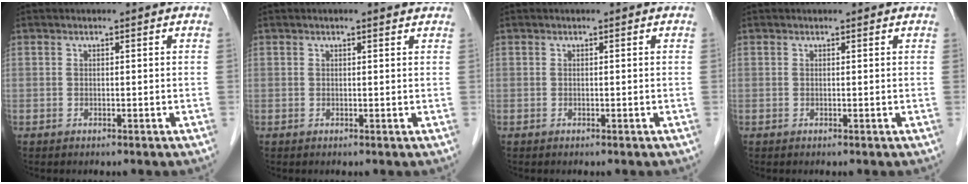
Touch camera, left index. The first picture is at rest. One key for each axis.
{"total": 1.8, "fx": 1.4, "fy": 0.4, "fz": 1.0, "tx": -0.016, "ty": 0.011, "tz": 0.013}
{"total": 0.0}
{"total": 0.0}